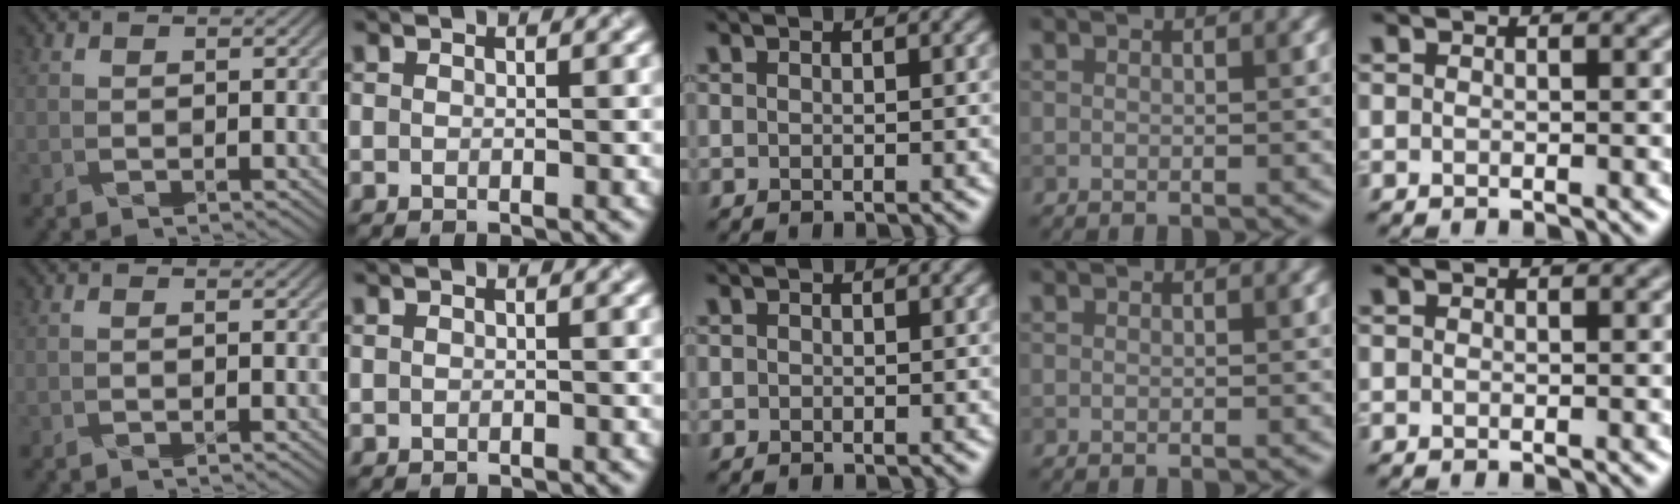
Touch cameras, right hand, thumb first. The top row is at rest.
{"thumb": {"total": 0.6, "force": [-0.5, -0.2, 0.2], "torque": [-0.001, 0.002, -0.010]}}